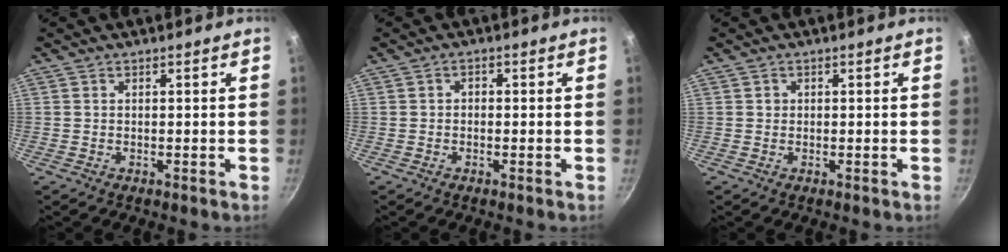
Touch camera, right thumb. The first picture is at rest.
{"total": 1.0, "force": [-0.3, 0.8, 0.5], "torque": [-0.007, 0.005, -0.006]}
{"total": 0.7, "force": [0.1, 0.7, 0.1], "torque": [0.003, 0.002, 0.000]}